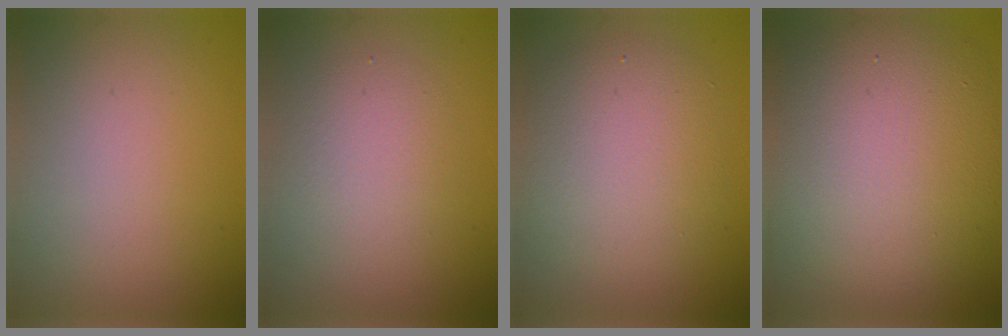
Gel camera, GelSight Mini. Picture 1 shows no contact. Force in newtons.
{"total": 2.9, "press": 2.9, "slide": 0.2}
{"total": 5.3, "press": 5.3, "slide": 0.3}
{"total": 12.4, "press": 12.4, "slide": 0.7}